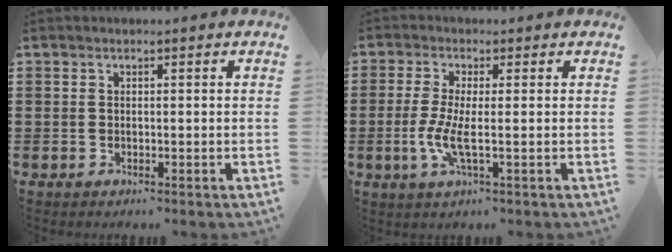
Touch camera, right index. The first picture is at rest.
{"total": 5.2, "force": [-0.8, 0.7, 5.1], "torque": [-0.112, -0.013, -0.021]}